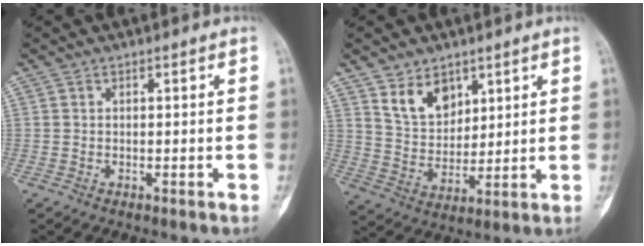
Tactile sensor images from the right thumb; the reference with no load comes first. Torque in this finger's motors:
{"motor_torque": [-0.03, 0.09, 0.00, 0.03, 0.08]}